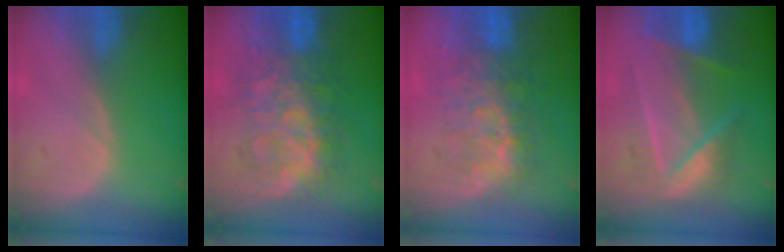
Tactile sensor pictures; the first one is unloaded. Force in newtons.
{"total": 9.7, "press": 9.6, "slide": 0.7}
{"total": 8.7, "press": 8.1, "slide": 3.1}
{"total": 7.5, "press": 7.4, "slide": 1.1}